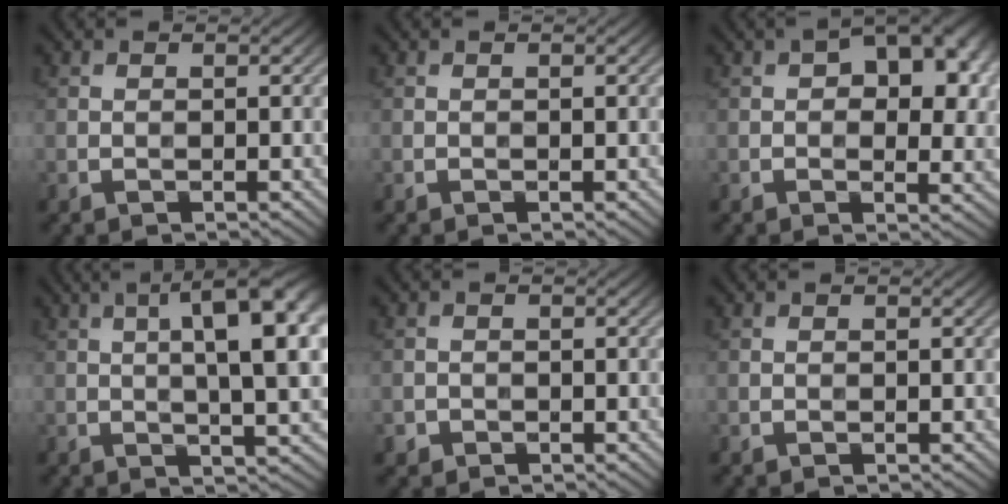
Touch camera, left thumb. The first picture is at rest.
{"total": 0.0}
{"total": 11.0, "force": [3.2, 6.2, 8.5], "torque": [-0.109, 0.008, 0.037]}
{"total": 11.8, "force": [2.5, 3.3, 11.0], "torque": [-0.146, 0.021, 0.030]}
{"total": 1.2, "force": [-0.7, 0.9, 0.1], "torque": [0.003, -0.003, -0.017]}
{"total": 0.0}